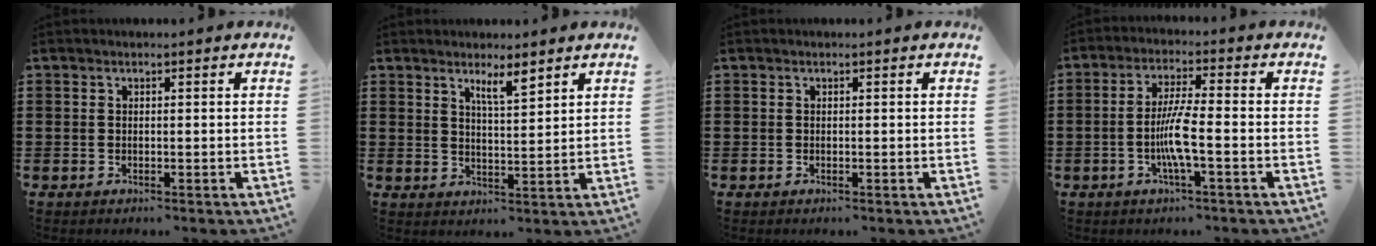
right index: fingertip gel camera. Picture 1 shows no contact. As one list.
[{"total": 3.9, "force": [3.0, 0.5, 2.4], "torque": [-0.044, -0.002, 0.050]}, {"total": 0.0}, {"total": 6.2, "force": [-1.7, 0.5, 5.9], "torque": [-0.125, -0.010, -0.038]}]